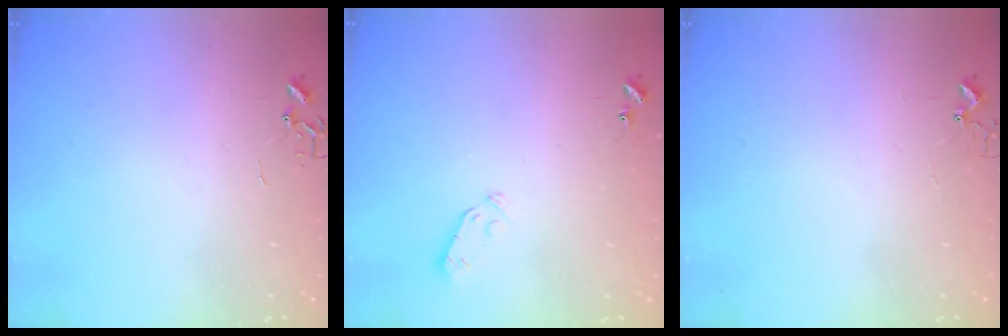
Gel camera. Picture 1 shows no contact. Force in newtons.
{"total": 3.7, "press": 3.6, "slide": 0.6}
{"total": 2.7, "press": 2.7, "slide": 0.2}